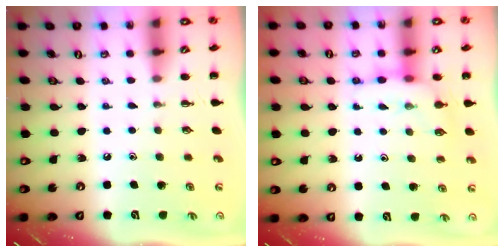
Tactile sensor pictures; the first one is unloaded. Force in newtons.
{"total": 8.3, "press": 8.3, "slide": 0.7}